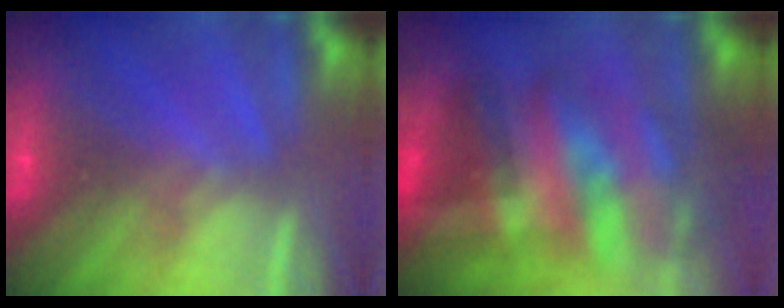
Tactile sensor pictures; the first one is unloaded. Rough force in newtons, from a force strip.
{"total": 7.5}